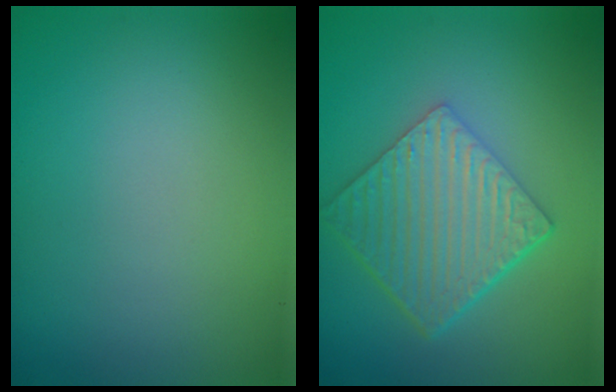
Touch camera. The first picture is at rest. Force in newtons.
{"total": 6.4, "press": 4.3, "slide": 4.7}